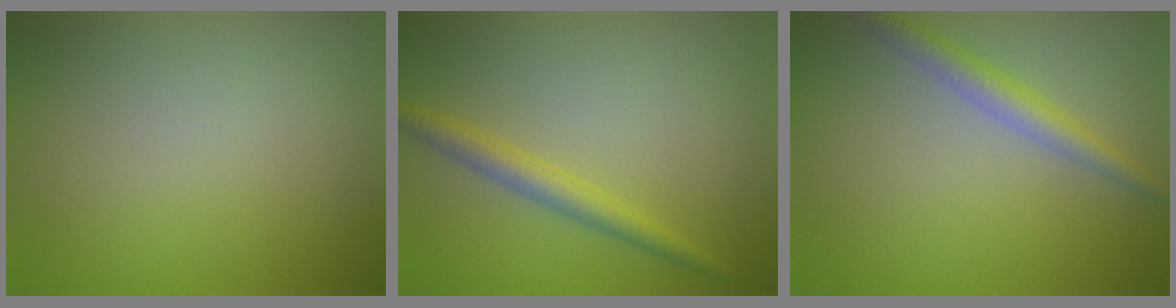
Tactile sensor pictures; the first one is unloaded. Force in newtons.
{"total": 2.5, "press": 2.5, "slide": 0.1}
{"total": 2.9, "press": 2.9, "slide": 0.1}